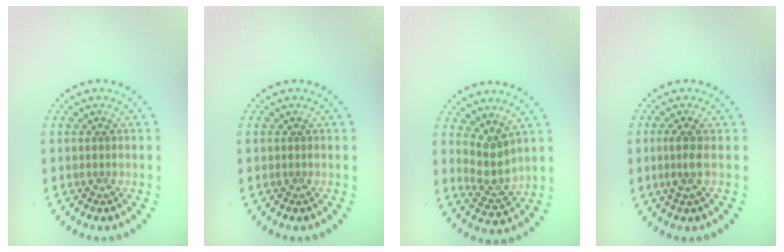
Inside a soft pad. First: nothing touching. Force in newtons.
{"total": 0.0}
{"total": 3.0, "press": 2.3, "slide": 1.8}
{"total": 1.7, "press": 1.3, "slide": 1.0}